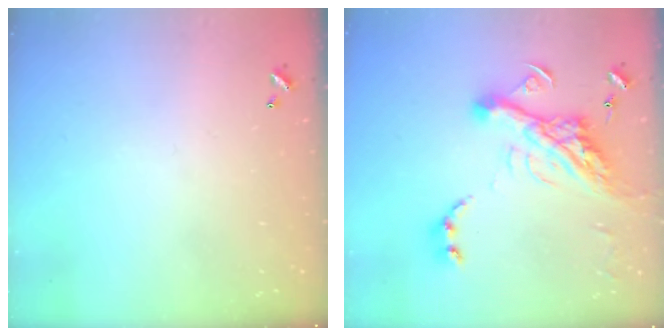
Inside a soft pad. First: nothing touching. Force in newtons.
{"total": 19.3, "press": 19.1, "slide": 2.5}